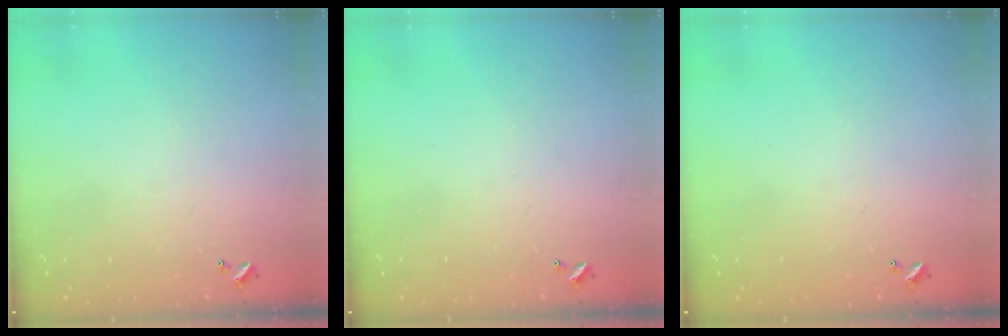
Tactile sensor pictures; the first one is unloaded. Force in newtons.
{"total": 0.0}
{"total": 0.0}